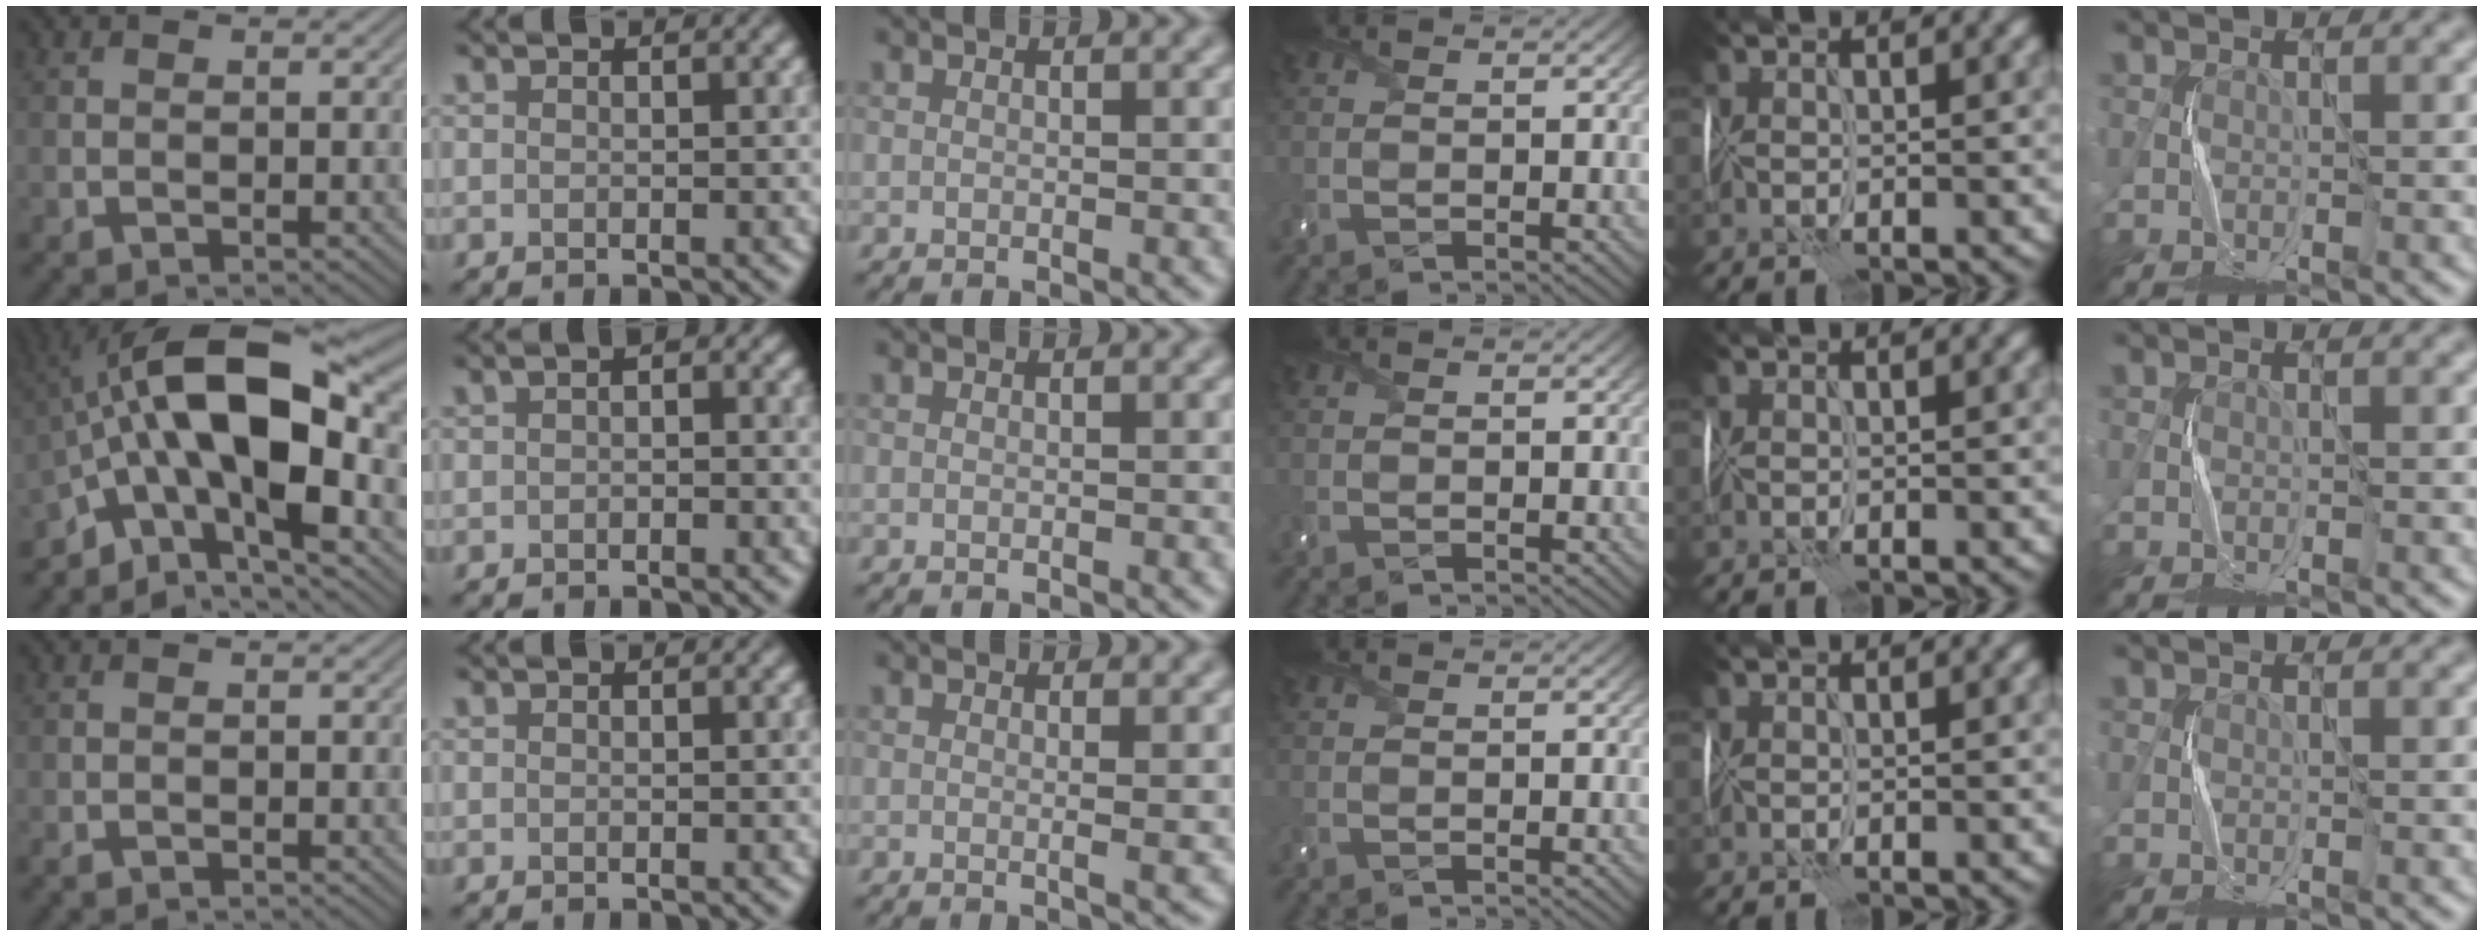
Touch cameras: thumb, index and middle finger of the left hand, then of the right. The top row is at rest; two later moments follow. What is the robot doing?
{"motion": "wrap", "object": "cellophane"}